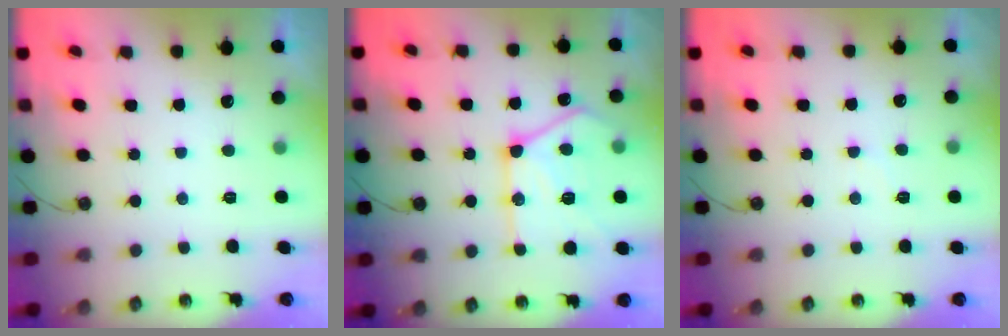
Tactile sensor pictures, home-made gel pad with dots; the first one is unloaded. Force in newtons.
{"total": 19.6, "press": 19.5, "slide": 2.0}
{"total": 5.6, "press": 5.5, "slide": 0.8}